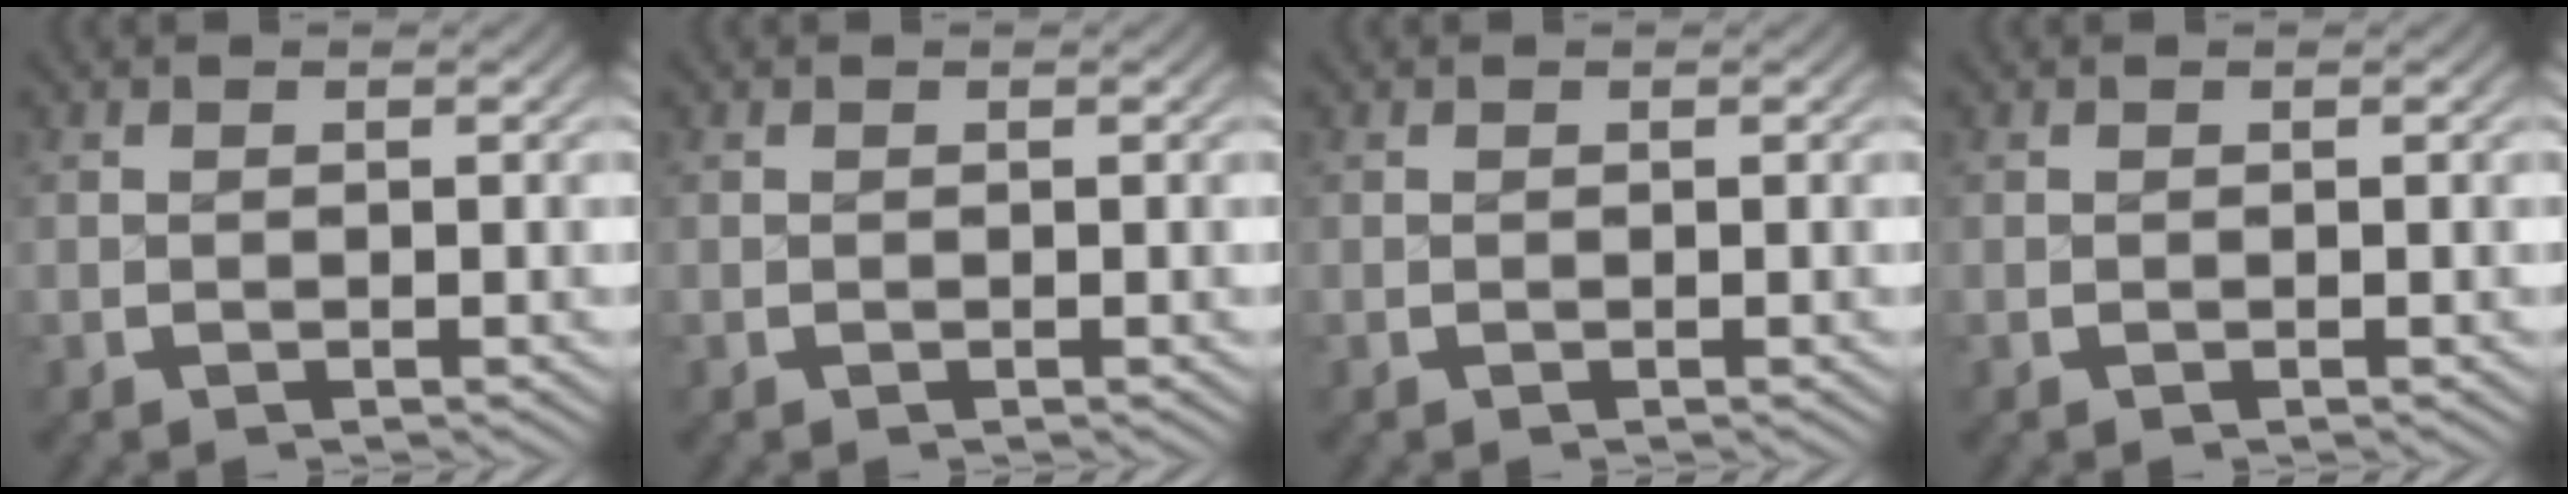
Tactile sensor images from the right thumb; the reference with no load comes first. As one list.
[{"total": 0.0}, {"total": 0.0}, {"total": 0.0}]